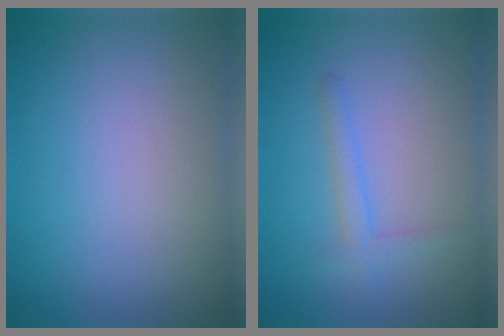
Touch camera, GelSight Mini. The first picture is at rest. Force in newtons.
{"total": 1.6, "press": 1.6, "slide": 0.1}